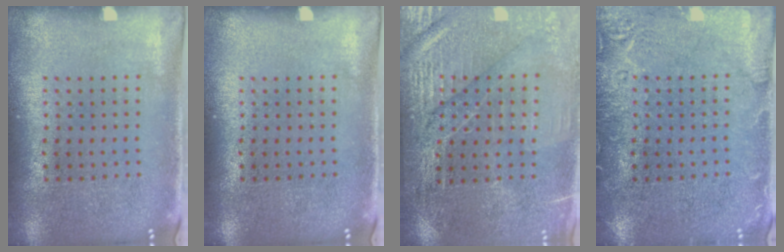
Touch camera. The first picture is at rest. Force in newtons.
{"total": 0.0}
{"total": 3.1, "press": 3.0, "slide": 0.6}
{"total": 2.7, "press": 2.7, "slide": 0.5}